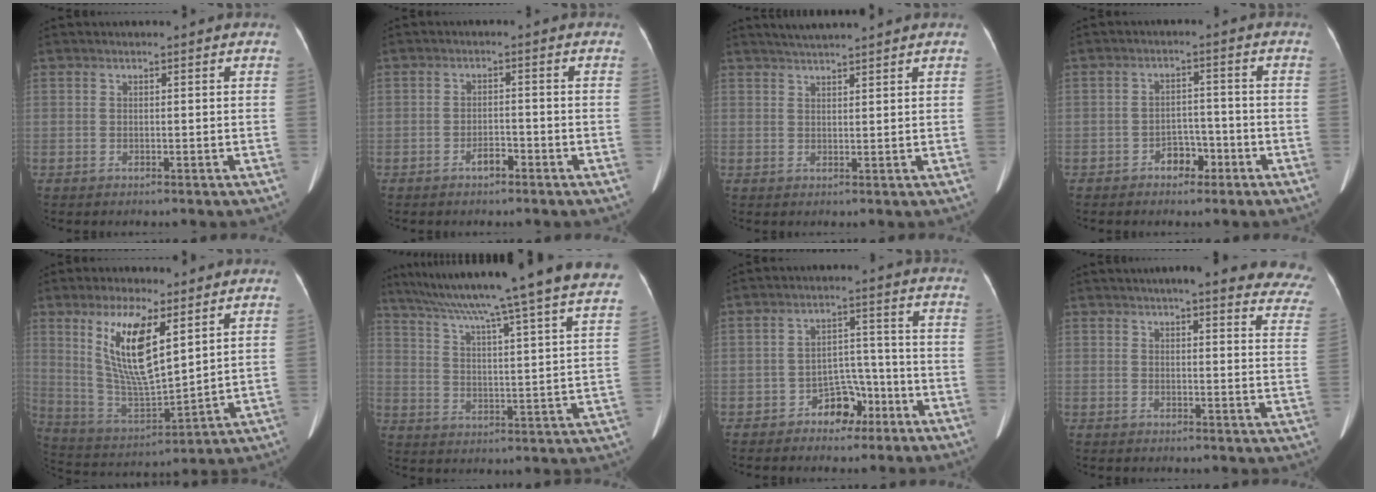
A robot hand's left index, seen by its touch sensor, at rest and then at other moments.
{"total": 2.0, "force": [-1.5, 0.7, 1.1], "torque": [-0.020, 0.003, -0.026]}
{"total": 3.8, "force": [3.5, -0.7, 1.5], "torque": [-0.023, 0.021, 0.062]}
{"total": 3.5, "force": [-2.2, 2.1, 1.6], "torque": [-0.023, 0.012, -0.032]}
{"total": 12.8, "force": [5.7, 3.0, 11.1], "torque": [-0.225, -0.007, 0.117]}
{"total": 32.5, "force": [28.8, -0.6, 15.2], "torque": [-0.245, -0.073, 0.370]}
{"total": 5.4, "force": [-3.4, 3.4, 2.5], "torque": [-0.038, 0.024, -0.054]}
{"total": 22.7, "force": [20.3, 3.6, 9.5], "torque": [-0.102, -0.050, 0.213]}